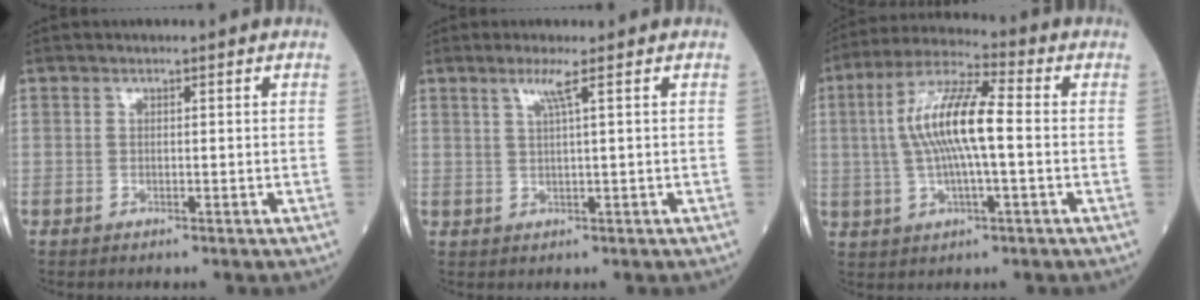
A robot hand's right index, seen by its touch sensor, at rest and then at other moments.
{"total": 2.5, "force": [1.2, -0.7, 2.1], "torque": [-0.046, -0.001, 0.026]}
{"total": 11.6, "force": [0.3, 2.1, 11.4], "torque": [-0.227, 0.017, 0.002]}